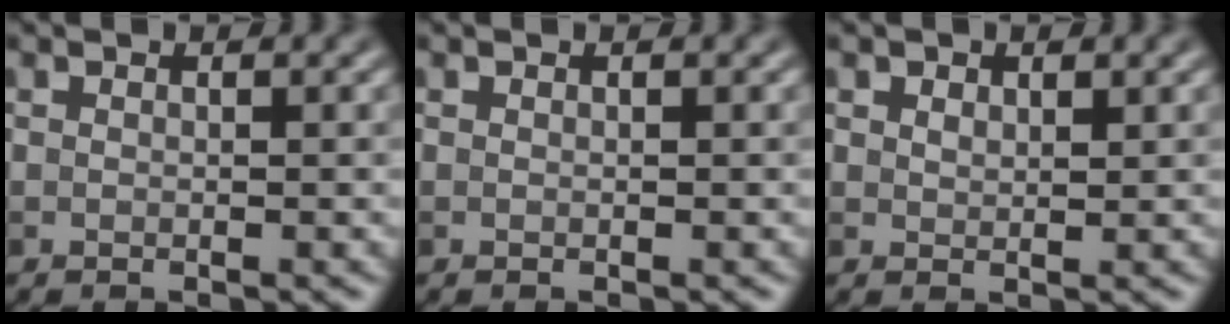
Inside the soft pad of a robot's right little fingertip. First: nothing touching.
{"total": 0.0}
{"total": 1.2, "force": [0.8, 0.7, 0.5], "torque": [-0.007, 0.000, 0.015]}